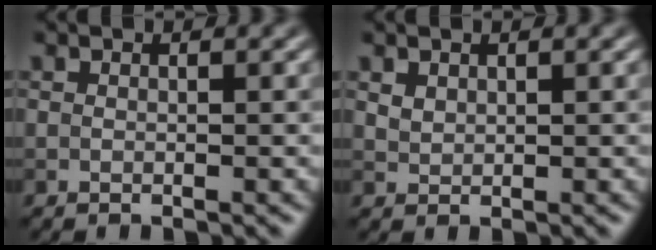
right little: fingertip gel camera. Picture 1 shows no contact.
{"total": 1.1, "force": [0.7, 0.7, 0.4], "torque": [-0.010, -0.001, 0.019]}